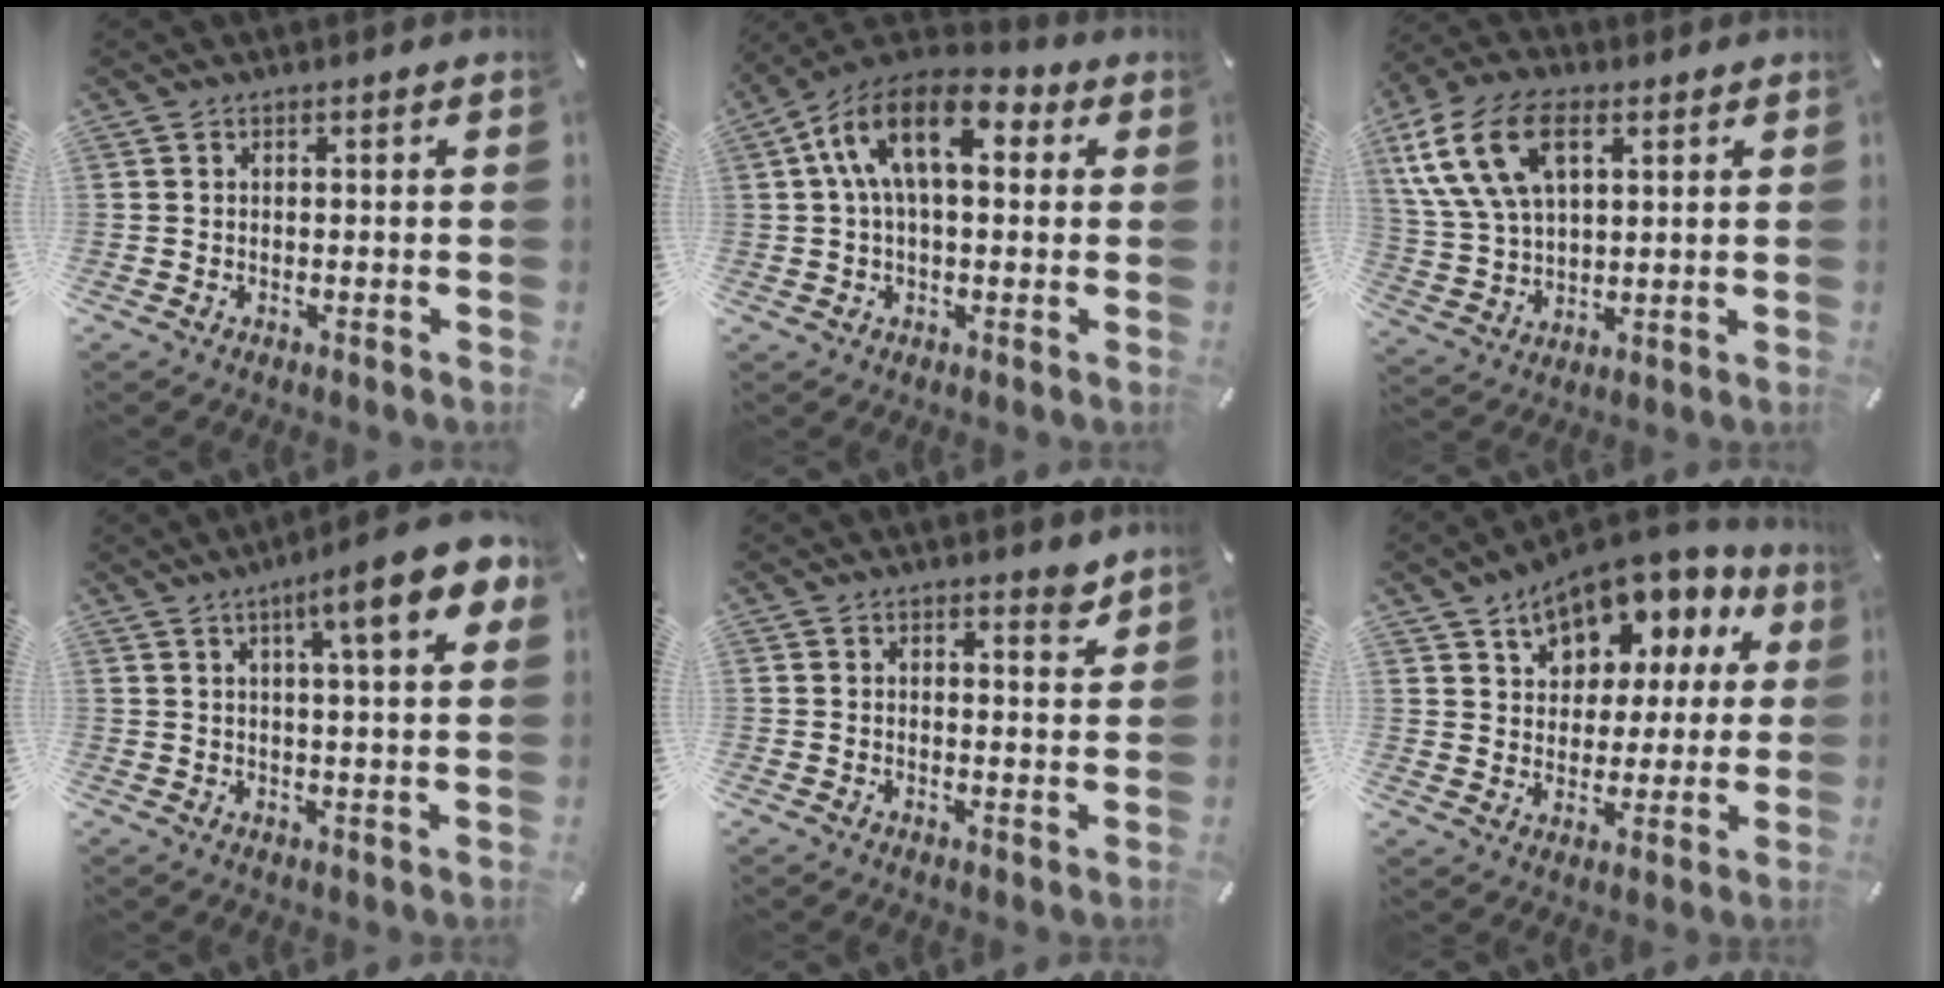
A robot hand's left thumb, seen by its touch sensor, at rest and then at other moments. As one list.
[{"total": 14.5, "force": [4.4, 7.8, 11.5], "torque": [-0.214, -0.001, 0.076]}, {"total": 15.5, "force": [6.1, 9.3, 10.7], "torque": [-0.262, -0.003, 0.107]}, {"total": 13.2, "force": [6.0, 2.2, 11.5], "torque": [-0.168, -0.023, 0.089]}, {"total": 3.1, "force": [2.7, 1.0, 1.2], "torque": [-0.005, -0.021, 0.043]}, {"total": 11.8, "force": [7.7, 8.0, 4.1], "torque": [-0.064, -0.060, 0.140]}]